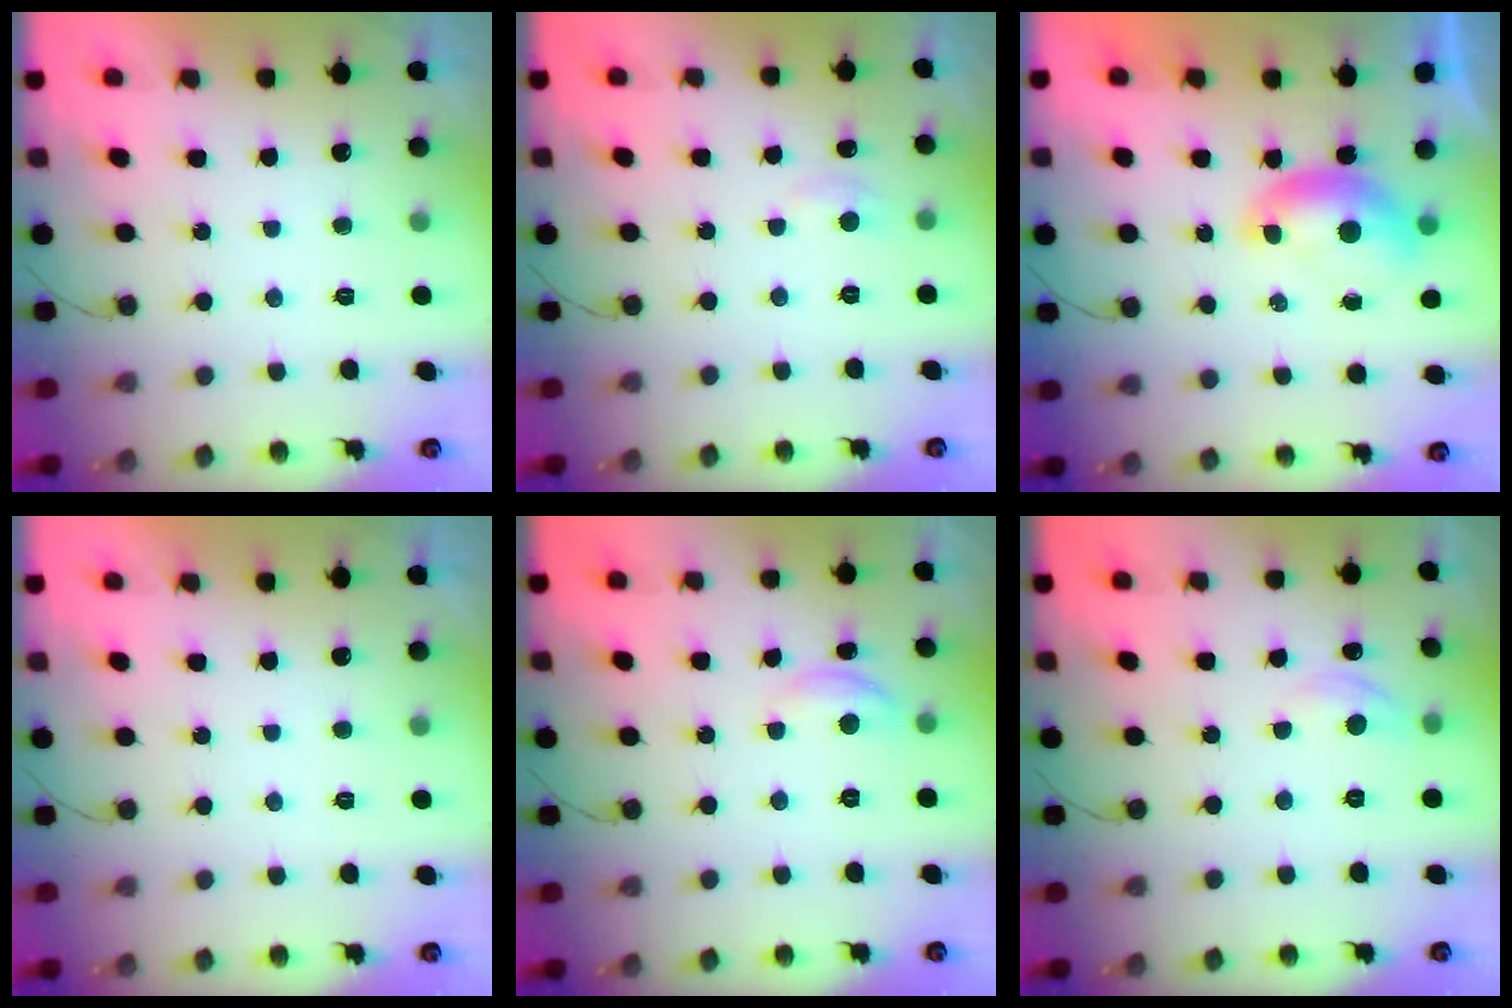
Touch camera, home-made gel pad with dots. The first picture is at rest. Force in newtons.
{"total": 3.6, "press": 3.6, "slide": 0.5}
{"total": 6.9, "press": 6.9, "slide": 0.9}
{"total": 0.0}
{"total": 5.6, "press": 5.6, "slide": 0.4}
{"total": 5.5, "press": 5.5, "slide": 0.6}